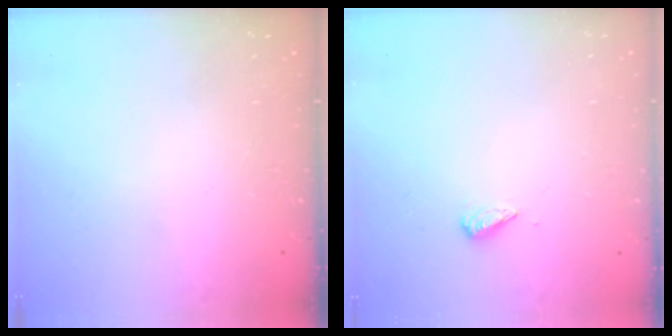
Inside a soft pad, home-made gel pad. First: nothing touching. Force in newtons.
{"total": 2.9, "press": 2.9, "slide": 0.4}